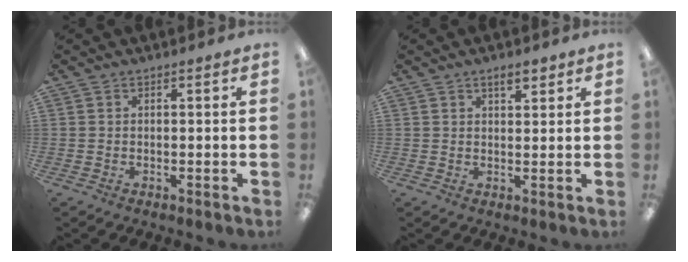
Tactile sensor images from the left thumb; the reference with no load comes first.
{"total": 3.7, "force": [2.6, 1.5, 2.1], "torque": [-0.020, -0.009, 0.042]}